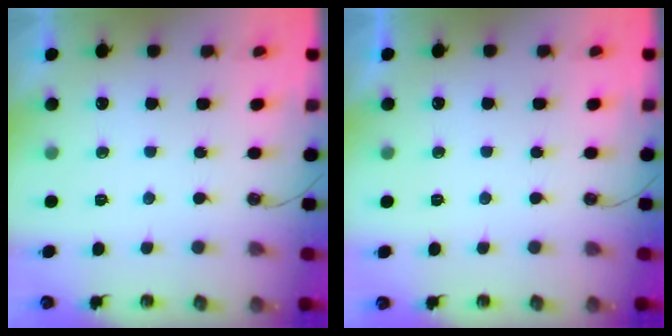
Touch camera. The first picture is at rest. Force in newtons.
{"total": 0.0}